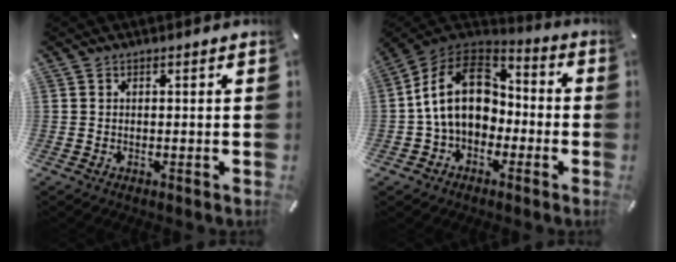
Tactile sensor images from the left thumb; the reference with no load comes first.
{"total": 16.9, "force": [-0.2, 12.9, 11.0], "torque": [-0.221, 0.023, -0.006]}